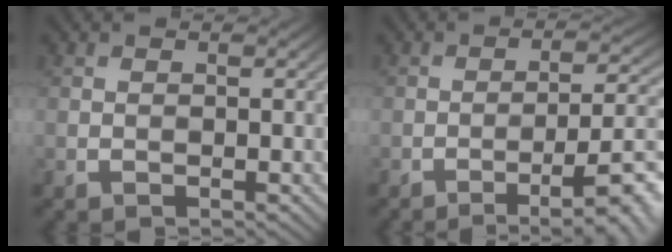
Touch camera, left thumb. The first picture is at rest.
{"total": 8.6, "force": [-4.0, 1.9, 7.4], "torque": [-0.115, 0.002, -0.057]}